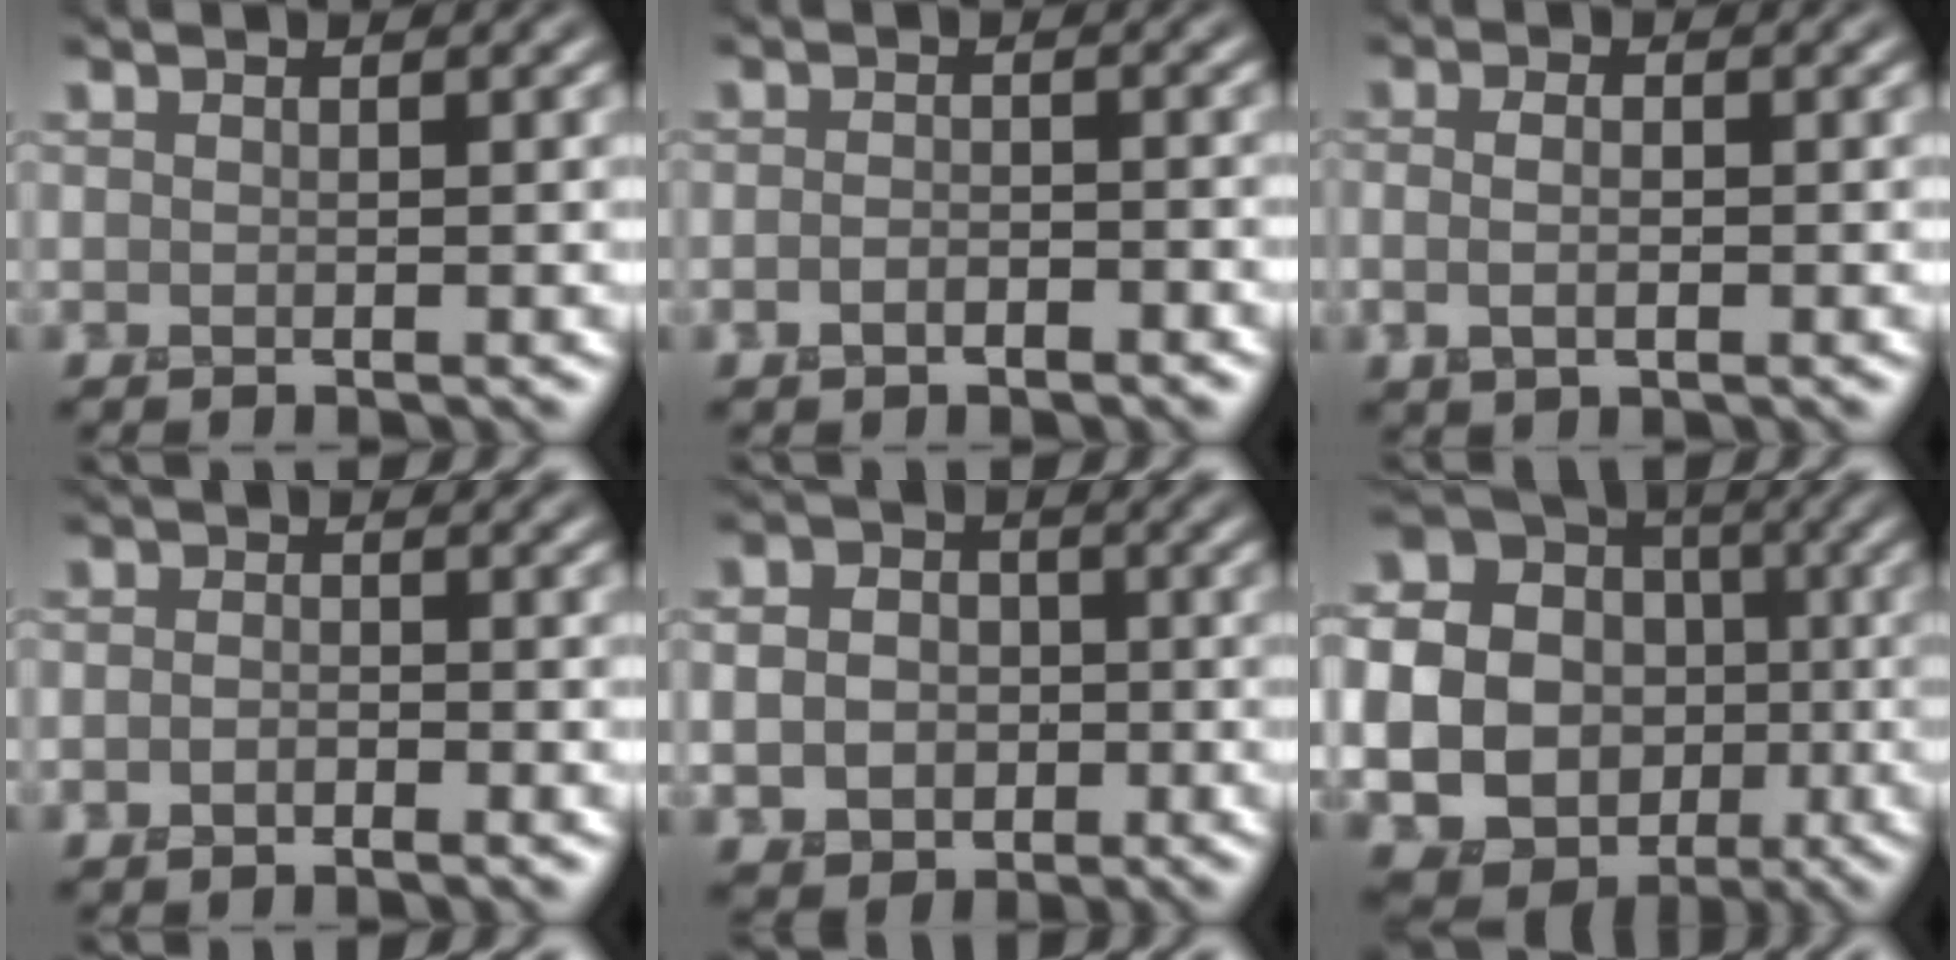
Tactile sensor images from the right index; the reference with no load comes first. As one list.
[{"total": 1.6, "force": [-0.8, 0.7, 1.2], "torque": [-0.023, -0.001, -0.018]}, {"total": 2.1, "force": [-0.2, 1.0, 1.8], "torque": [-0.038, -0.002, -0.006]}, {"total": 1.9, "force": [-0.8, 1.2, 1.3], "torque": [-0.017, 0.001, -0.015]}, {"total": 5.4, "force": [-0.6, 4.5, 2.8], "torque": [-0.045, -0.010, -0.016]}, {"total": 27.9, "force": [-3.4, 26.3, 8.7], "torque": [-0.171, -0.005, -0.072]}]